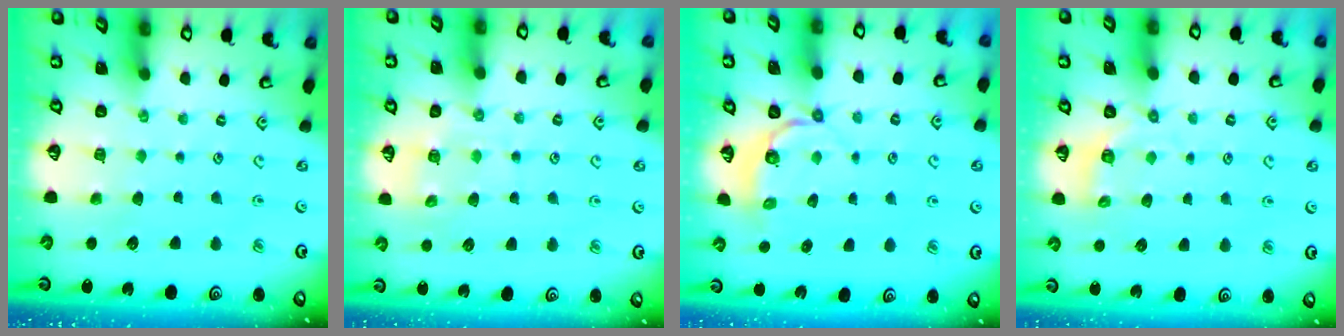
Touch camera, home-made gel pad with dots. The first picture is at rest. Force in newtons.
{"total": 7.8, "press": 7.8, "slide": 0.7}
{"total": 3.4, "press": 2.3, "slide": 2.5}
{"total": 3.8, "press": 3.2, "slide": 2.1}